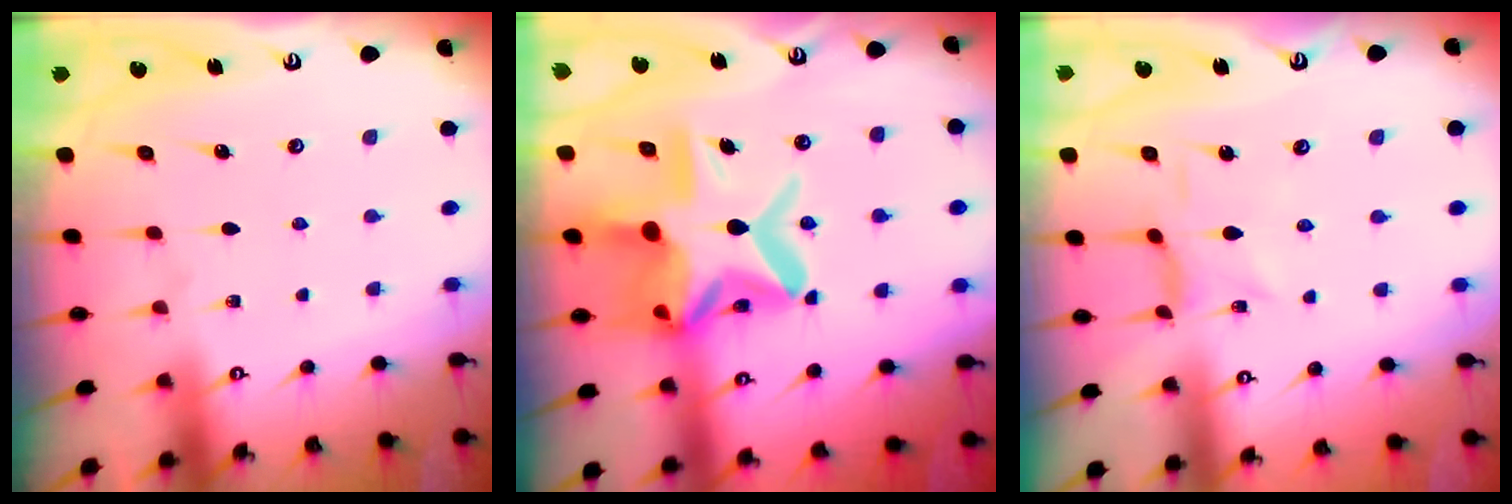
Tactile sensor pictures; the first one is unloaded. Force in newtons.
{"total": 19.8, "press": 19.7, "slide": 1.7}
{"total": 0.6, "press": 0.6, "slide": 0.2}